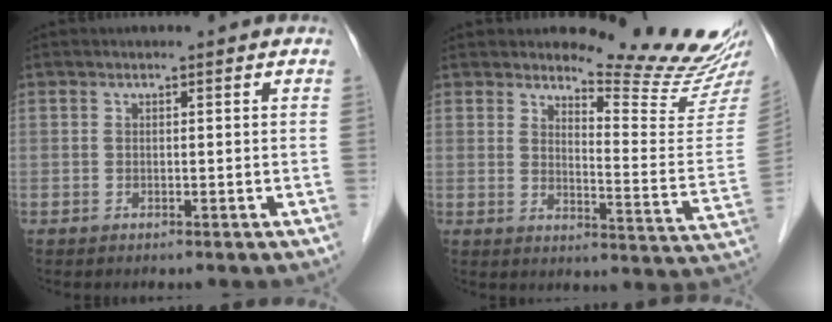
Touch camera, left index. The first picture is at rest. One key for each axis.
{"total": 13.8, "fx": 13.3, "fy": -0.6, "fz": 3.5, "tx": -0.047, "ty": -0.111, "tz": 0.154}